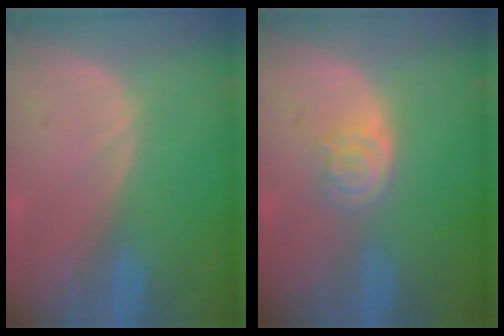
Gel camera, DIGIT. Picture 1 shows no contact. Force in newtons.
{"total": 4.1, "press": 3.6, "slide": 1.9}